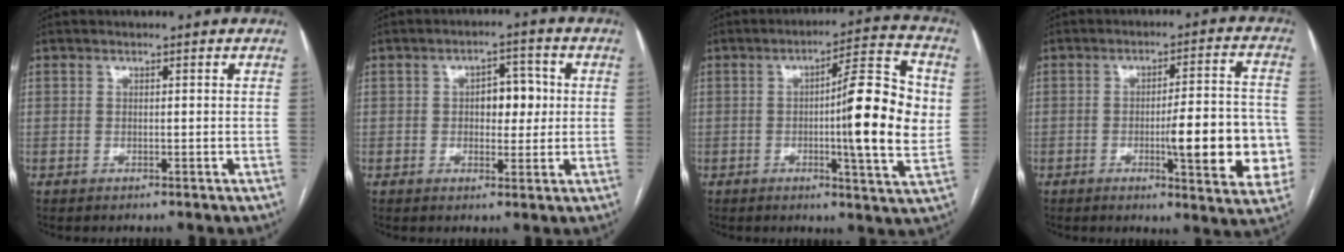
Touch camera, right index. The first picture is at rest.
{"total": 5.4, "force": [0.5, 2.9, 4.5], "torque": [-0.061, 0.014, 0.010]}
{"total": 14.9, "force": [0.4, 1.2, 14.8], "torque": [-0.205, 0.007, -0.001]}
{"total": 14.3, "force": [-3.1, 2.5, 13.8], "torque": [-0.166, 0.007, -0.035]}